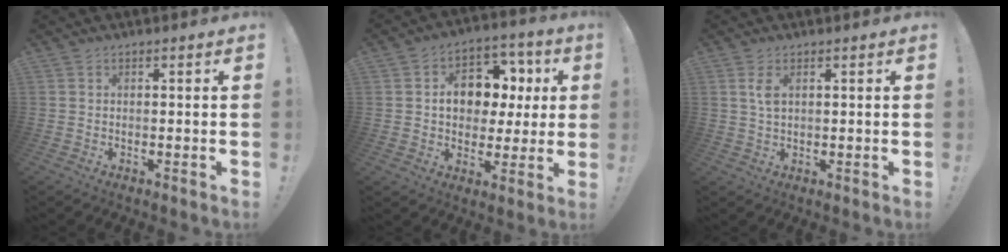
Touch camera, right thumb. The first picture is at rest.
{"total": 11.7, "force": [2.1, 9.4, 6.6], "torque": [-0.090, -0.006, 0.047]}
{"total": 3.4, "force": [1.2, 1.6, 2.8], "torque": [-0.043, -0.001, 0.017]}